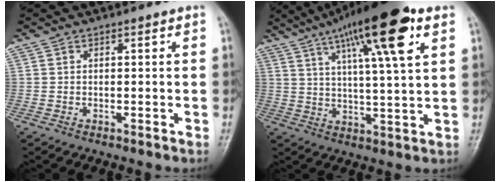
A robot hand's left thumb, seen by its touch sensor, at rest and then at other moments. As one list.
[{"total": 18.7, "force": [9.3, 3.5, 15.8], "torque": [-0.244, -0.011, 0.148]}]